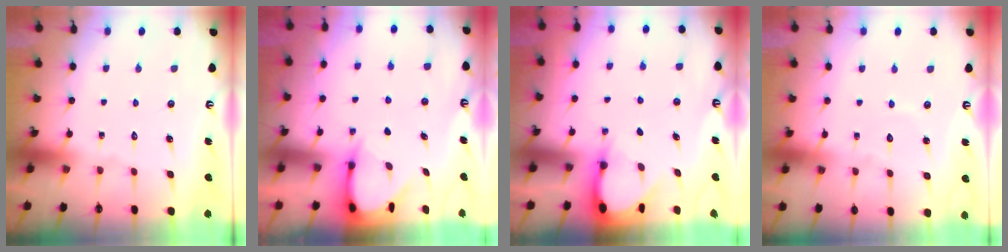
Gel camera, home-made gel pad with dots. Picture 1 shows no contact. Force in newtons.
{"total": 3.8, "press": 3.8, "slide": 0.3}
{"total": 2.9, "press": 2.9, "slide": 0.3}
{"total": 3.8, "press": 3.7, "slide": 0.3}